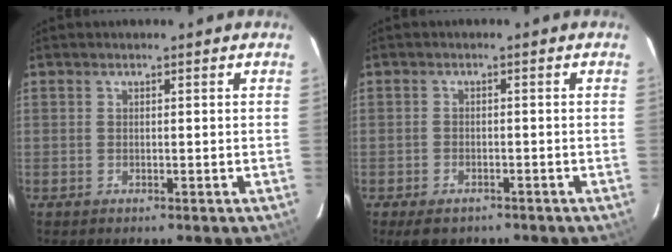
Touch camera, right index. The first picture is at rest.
{"total": 4.6, "force": [-3.4, 2.4, 2.1], "torque": [-0.049, -0.009, -0.048]}